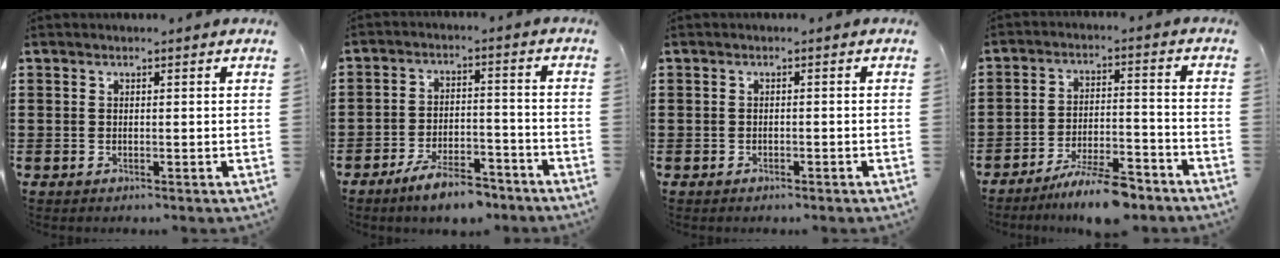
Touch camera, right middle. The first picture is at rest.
{"total": 7.0, "force": [-6.2, 1.6, 2.9], "torque": [-0.054, 0.010, -0.115]}
{"total": 0.8, "force": [-0.7, 0.3, 0.2], "torque": [-0.006, -0.002, -0.014]}
{"total": 8.4, "force": [-7.1, 1.0, 4.2], "torque": [-0.072, 0.009, -0.130]}